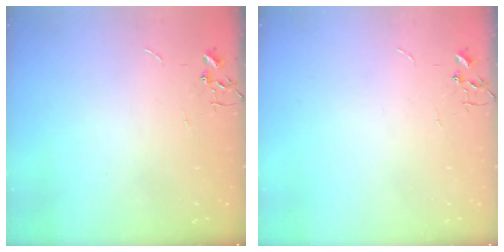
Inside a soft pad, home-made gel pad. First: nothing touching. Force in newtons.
{"total": 0.0}